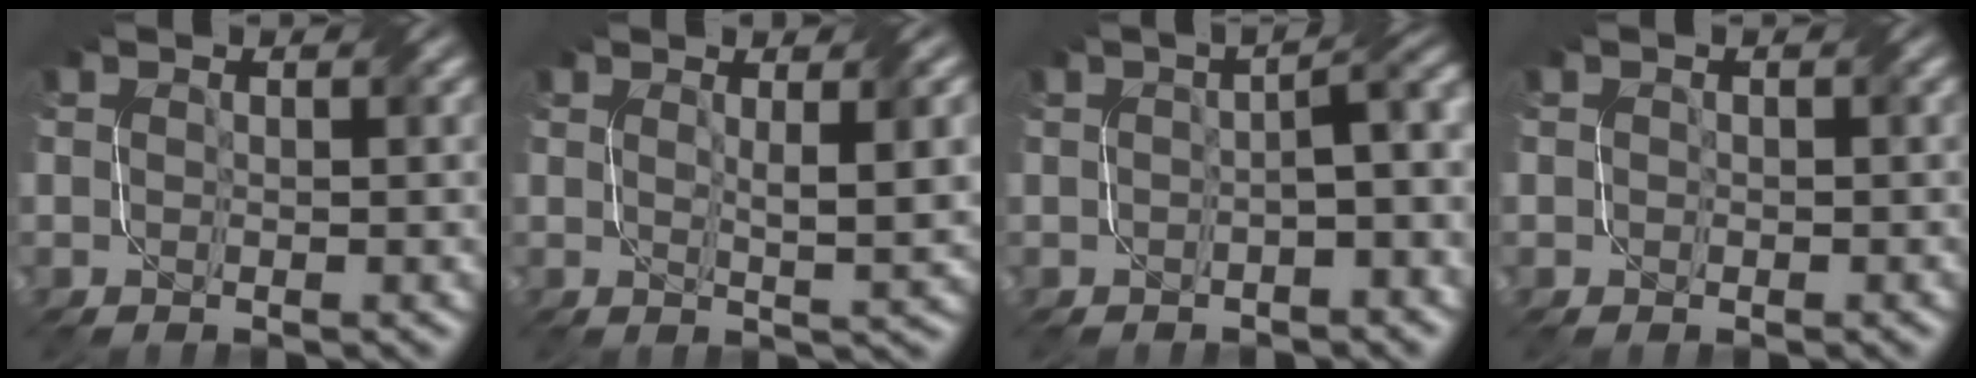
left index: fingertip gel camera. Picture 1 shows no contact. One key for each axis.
{"total": 4.0, "fx": 1.2, "fy": 0.8, "fz": 3.7, "tx": -0.048, "ty": -0.001, "tz": 0.019}
{"total": 4.2, "fx": -0.6, "fy": 1.1, "fz": 4.0, "tx": -0.052, "ty": 0.014, "tz": -0.011}
{"total": 0.6, "fx": 0.2, "fy": 0.6, "fz": 0.0, "tx": 0.005, "ty": -0.002, "tz": -0.002}